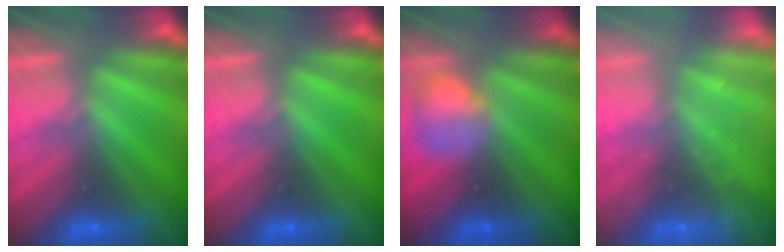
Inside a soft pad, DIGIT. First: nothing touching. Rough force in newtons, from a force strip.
{"total": 0.0}
{"total": 2.4}
{"total": 2.3}